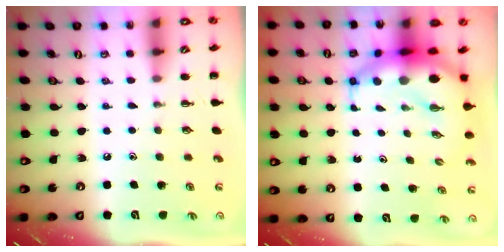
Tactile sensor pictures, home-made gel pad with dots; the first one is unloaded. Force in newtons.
{"total": 10.7, "press": 10.3, "slide": 2.7}